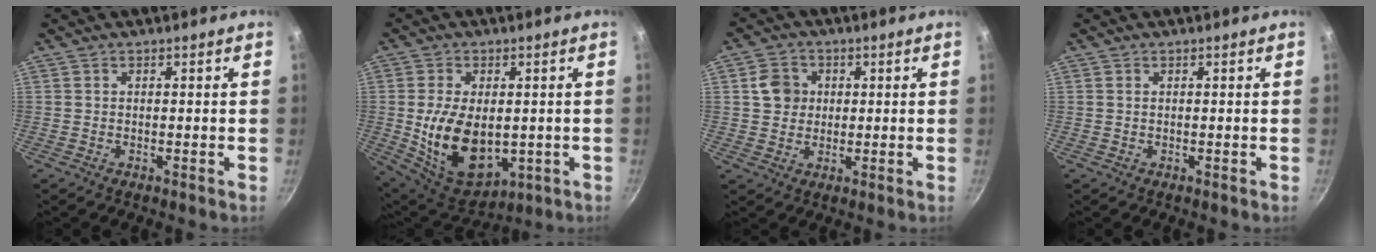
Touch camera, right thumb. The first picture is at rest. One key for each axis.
{"total": 15.5, "fx": -0.9, "fy": 9.7, "fz": 12.1, "tx": -0.193, "ty": -0.016, "tz": 0.009}
{"total": 5.7, "fx": 1.0, "fy": 5.2, "fz": 2.3, "tx": -0.014, "ty": 0.006, "tz": 0.012}
{"total": 0.0}